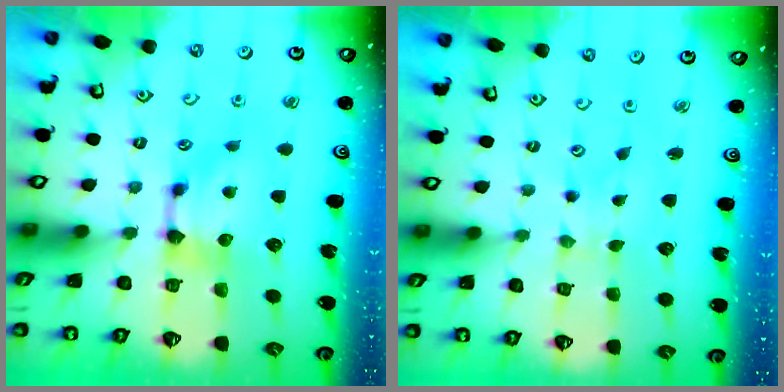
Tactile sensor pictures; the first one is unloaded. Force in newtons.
{"total": 4.6, "press": 4.6, "slide": 0.1}